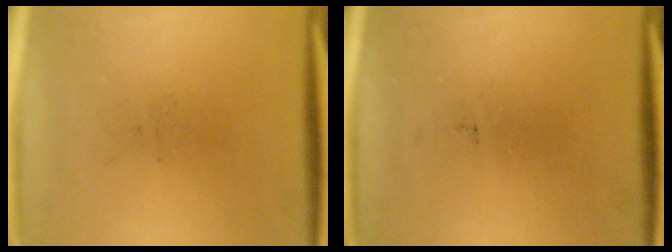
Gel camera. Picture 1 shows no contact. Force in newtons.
{"total": 0.0}